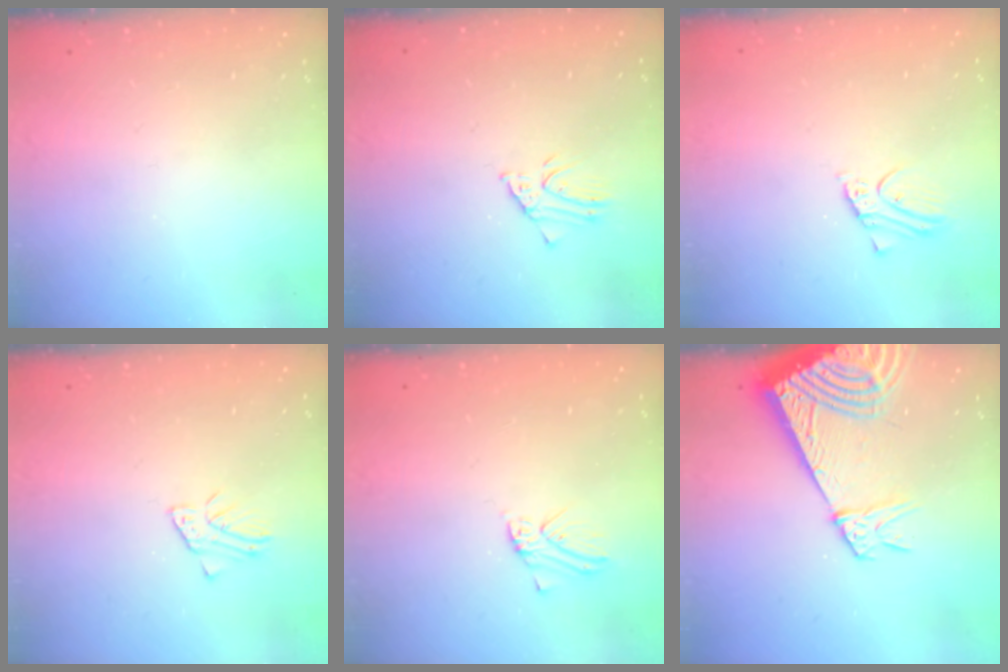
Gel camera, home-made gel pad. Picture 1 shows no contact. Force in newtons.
{"total": 2.3, "press": 2.3, "slide": 0.1}
{"total": 3.1, "press": 3.1, "slide": 0.2}
{"total": 1.7, "press": 1.6, "slide": 0.1}
{"total": 2.2, "press": 2.2, "slide": 0.1}
{"total": 16.8, "press": 16.6, "slide": 2.7}